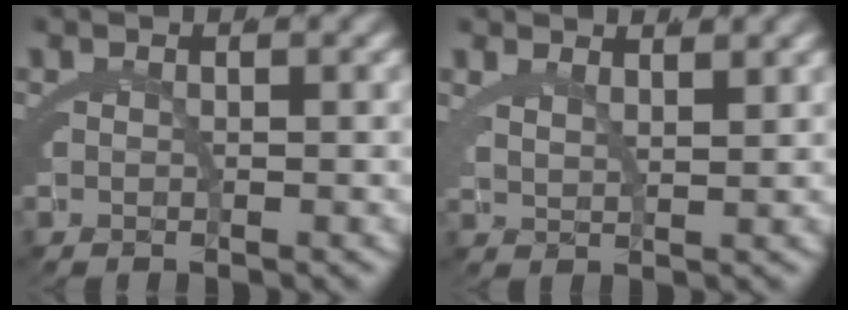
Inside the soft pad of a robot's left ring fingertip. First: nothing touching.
{"total": 2.4, "force": [2.2, -0.1, 0.9], "torque": [-0.022, -0.008, 0.048]}